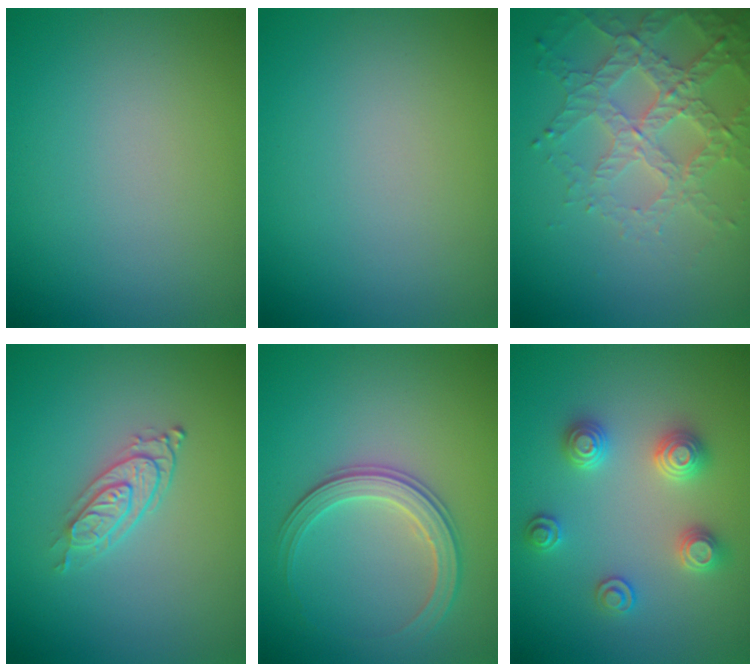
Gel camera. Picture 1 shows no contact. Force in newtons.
{"total": 0.0}
{"total": 4.5, "press": 4.0, "slide": 2.0}
{"total": 2.5, "press": 2.0, "slide": 1.5}
{"total": 2.9, "press": 2.8, "slide": 0.5}
{"total": 3.0, "press": 3.0, "slide": 0.5}